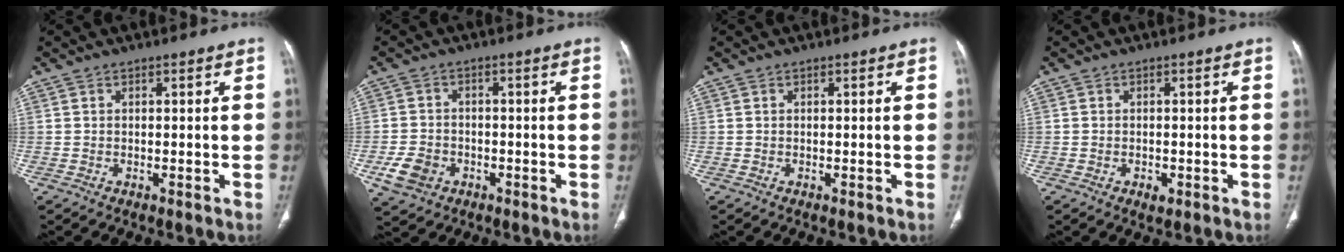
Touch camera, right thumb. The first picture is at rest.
{"total": 5.8, "force": [-2.4, 4.5, 2.7], "torque": [-0.051, 0.011, -0.037]}
{"total": 0.0}
{"total": 1.4, "force": [-0.5, 0.9, 0.9], "torque": [-0.014, -0.001, -0.005]}